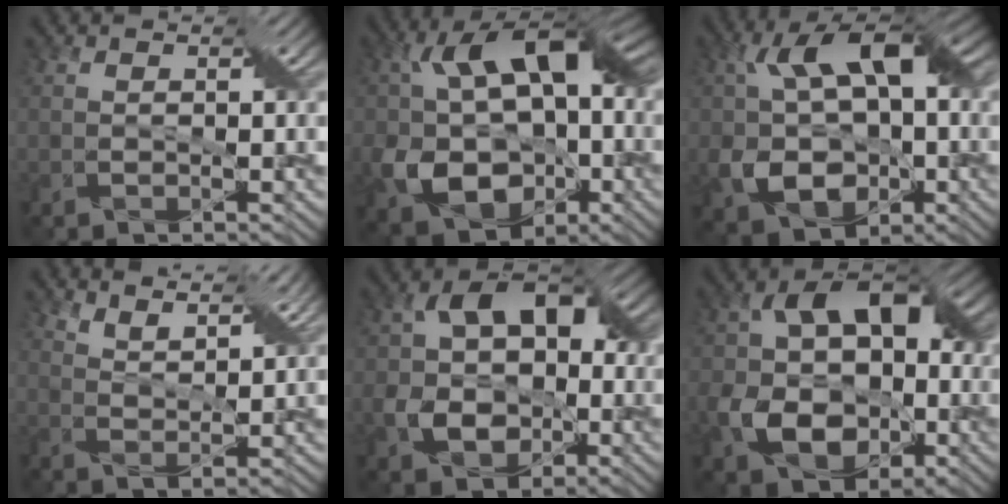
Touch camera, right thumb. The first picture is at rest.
{"total": 16.2, "force": [-1.1, 11.6, 11.4], "torque": [-0.207, -0.024, -0.014]}
{"total": 14.0, "force": [-0.2, 9.4, 10.4], "torque": [-0.188, -0.011, -0.003]}
{"total": 6.0, "force": [5.0, 1.5, 3.0], "torque": [-0.062, -0.004, 0.093]}
{"total": 10.8, "force": [-0.5, 7.9, 7.4], "torque": [-0.123, 0.002, -0.020]}
{"total": 13.2, "force": [-1.7, 9.5, 9.0], "torque": [-0.161, -0.007, -0.036]}